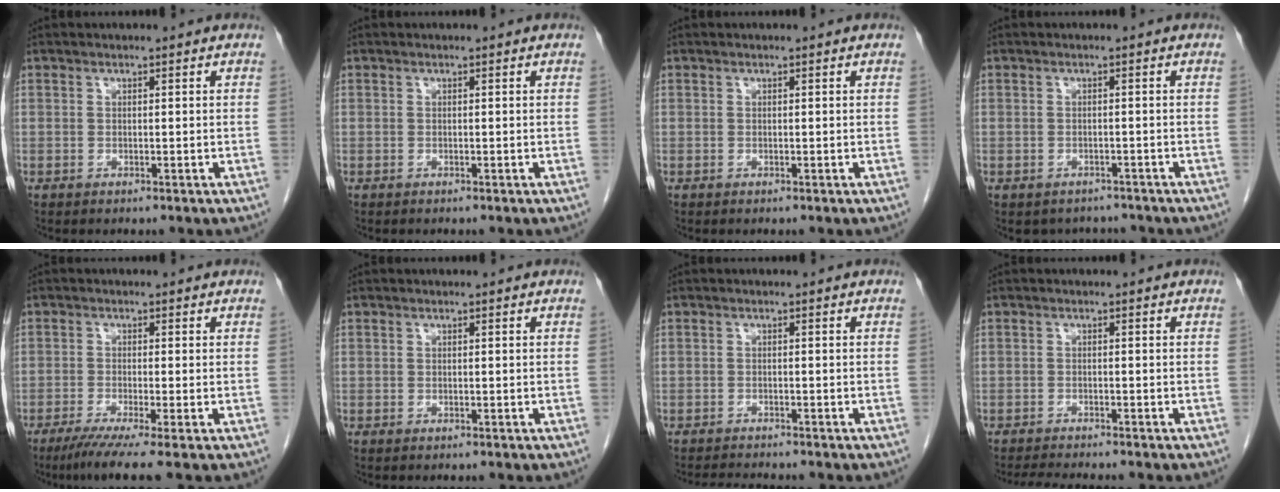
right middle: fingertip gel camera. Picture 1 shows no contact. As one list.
[{"total": 0.0}, {"total": 0.0}, {"total": 4.1, "force": [-3.5, 2.0, 0.1], "torque": [0.003, 0.010, -0.045]}, {"total": 5.8, "force": [-4.1, -0.7, 4.1], "torque": [-0.063, -0.017, -0.072]}, {"total": 0.0}, {"total": 3.6, "force": [-3.4, 0.1, 1.0], "torque": [-0.016, -0.013, -0.054]}, {"total": 5.3, "force": [-4.8, 0.2, 2.1], "torque": [-0.030, -0.013, -0.075]}]